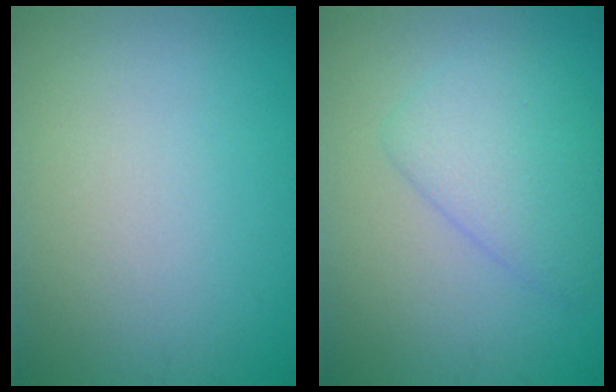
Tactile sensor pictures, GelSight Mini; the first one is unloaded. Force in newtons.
{"total": 4.1, "press": 4.1, "slide": 0.2}